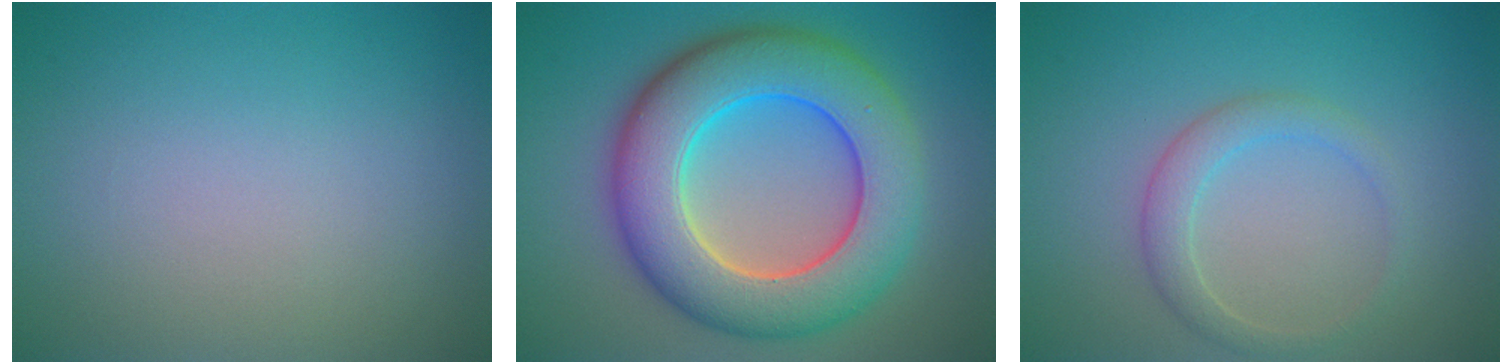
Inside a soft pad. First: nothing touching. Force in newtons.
{"total": 11.1, "press": 11.1, "slide": 0.4}
{"total": 2.2, "press": 2.2, "slide": 0.1}